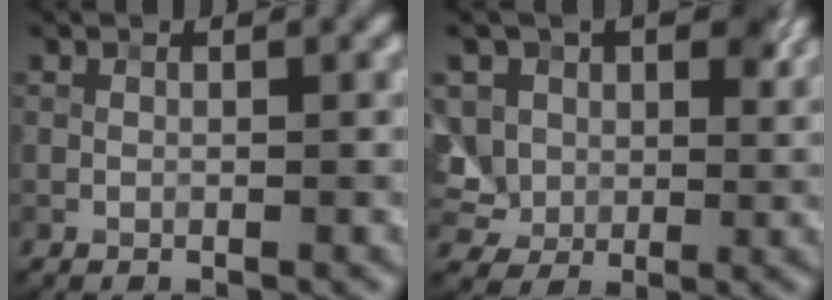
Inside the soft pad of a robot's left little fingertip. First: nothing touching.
{"total": 8.9, "force": [3.0, 6.9, 4.7], "torque": [-0.101, 0.020, 0.036]}